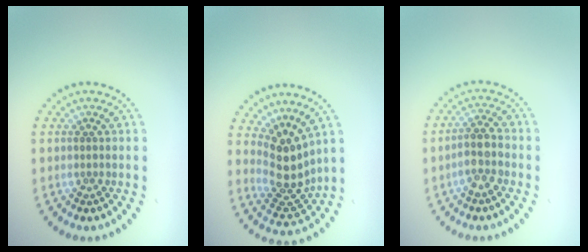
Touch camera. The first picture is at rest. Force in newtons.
{"total": 4.0, "press": 3.0, "slide": 2.7}
{"total": 2.5, "press": 2.3, "slide": 1.0}